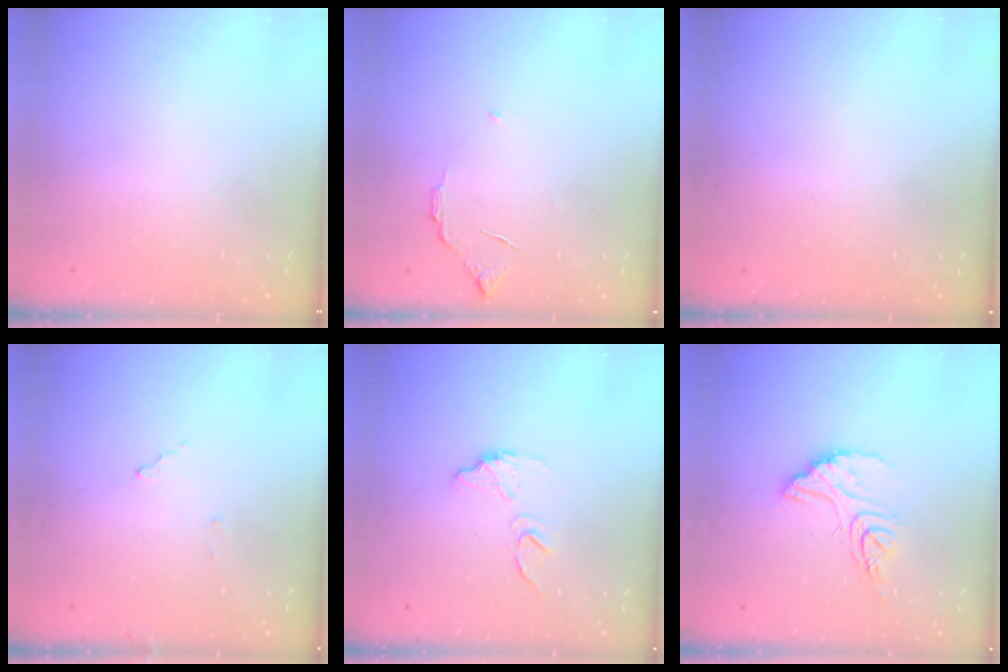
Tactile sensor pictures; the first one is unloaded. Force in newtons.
{"total": 4.9, "press": 4.9, "slide": 0.4}
{"total": 3.9, "press": 3.9, "slide": 0.2}
{"total": 8.1, "press": 8.1, "slide": 0.4}
{"total": 8.2, "press": 8.2, "slide": 0.1}
{"total": 13.2, "press": 13.1, "slide": 1.1}